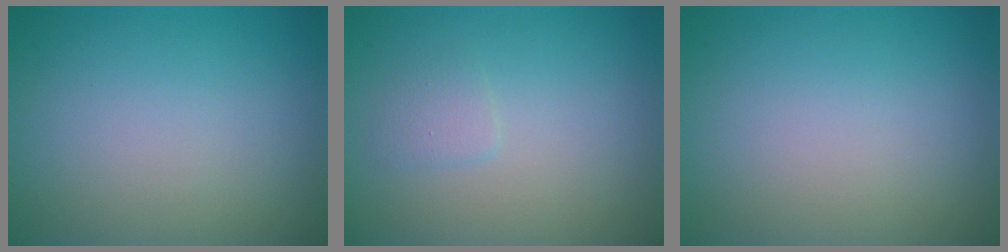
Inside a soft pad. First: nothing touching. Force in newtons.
{"total": 1.1, "press": 1.1, "slide": 0.1}
{"total": 0.0}